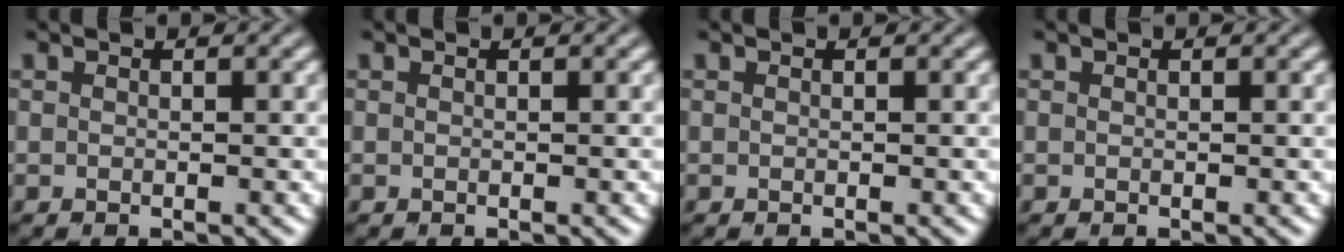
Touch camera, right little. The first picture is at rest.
{"total": 0.0}
{"total": 0.0}
{"total": 0.0}